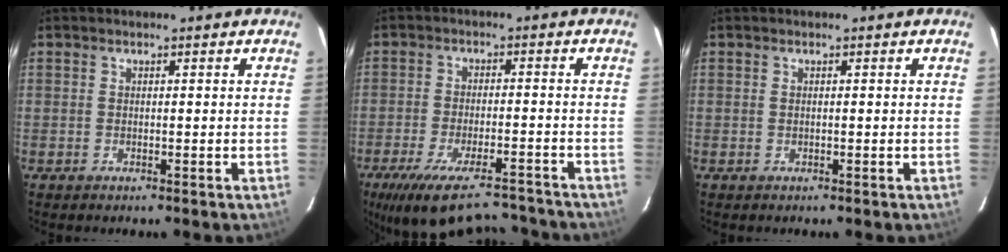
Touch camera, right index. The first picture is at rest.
{"total": 18.5, "force": [-15.2, 5.5, 9.0], "torque": [-0.180, -0.027, -0.224]}
{"total": 0.0}